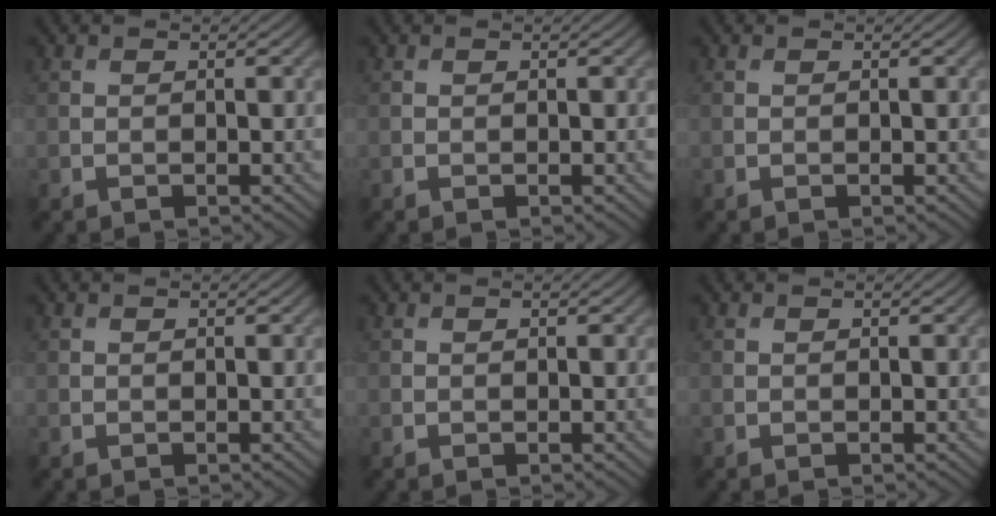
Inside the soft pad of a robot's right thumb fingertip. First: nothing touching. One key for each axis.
{"total": 0.0}
{"total": 0.0}
{"total": 0.0}
{"total": 0.0}
{"total": 0.0}